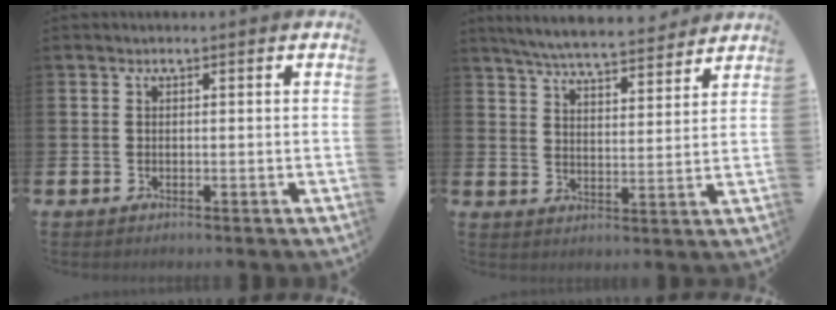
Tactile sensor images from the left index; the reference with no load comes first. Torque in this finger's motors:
{"motor_torque": [1.22, -0.92, 0.54, 0.17]}